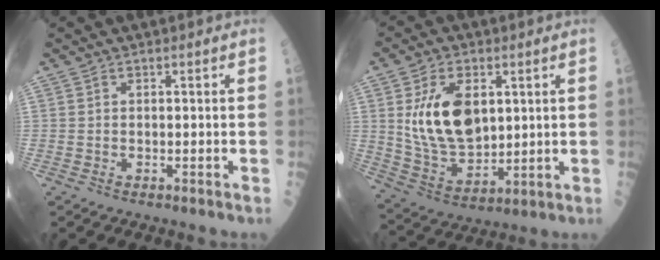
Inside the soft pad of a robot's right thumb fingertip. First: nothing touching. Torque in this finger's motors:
{"motor_torque": [0.37, 0.46, 1.15, 0.40, 0.25]}